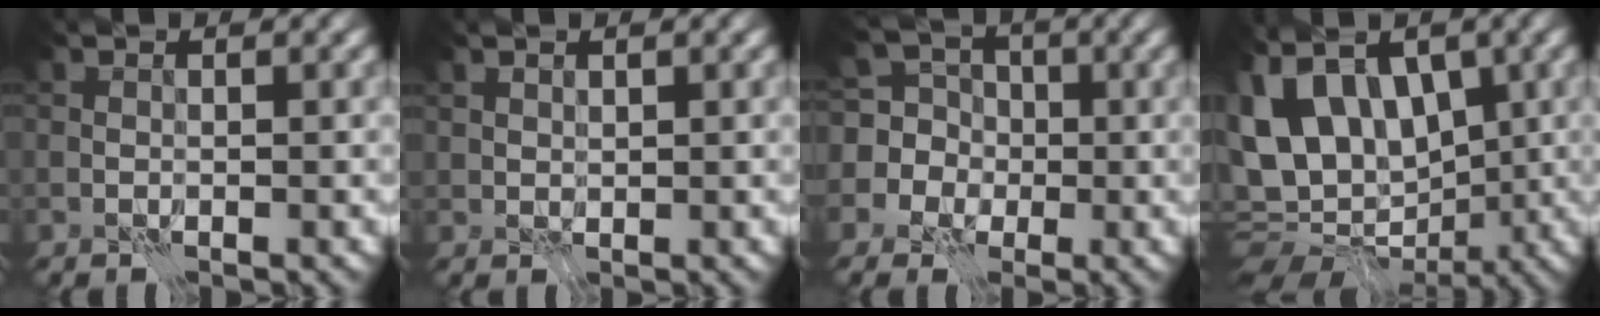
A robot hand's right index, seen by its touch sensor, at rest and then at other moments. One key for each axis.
{"total": 1.0, "fx": 0.7, "fy": 0.6, "fz": 0.3, "tx": -0.006, "ty": -0.001, "tz": 0.013}
{"total": 9.7, "fx": 0.5, "fy": 9.2, "fz": 3.0, "tx": -0.080, "ty": 0.036, "tz": -0.024}
{"total": 10.5, "fx": 1.8, "fy": 7.4, "fz": 7.3, "tx": -0.117, "ty": 0.010, "tz": 0.037}